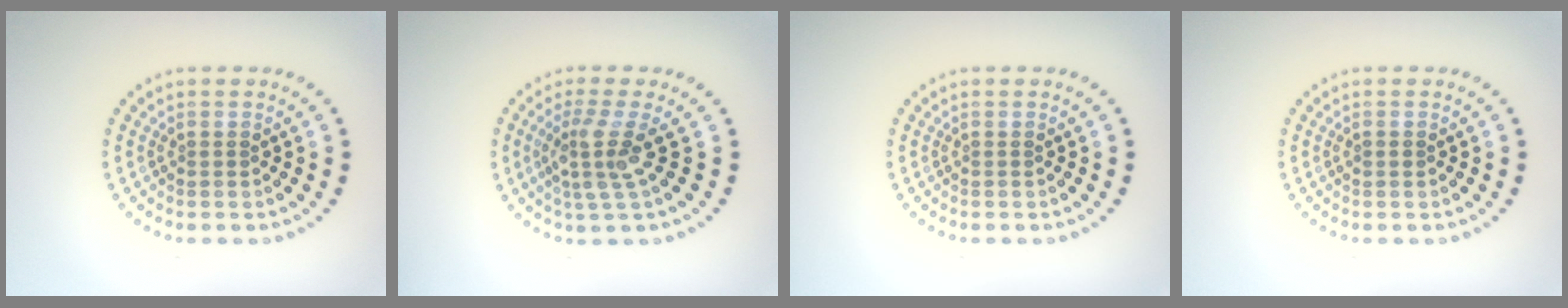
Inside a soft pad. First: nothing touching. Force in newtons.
{"total": 3.3, "press": 2.5, "slide": 2.1}
{"total": 0.0}
{"total": 0.7, "press": 0.7, "slide": 0.2}